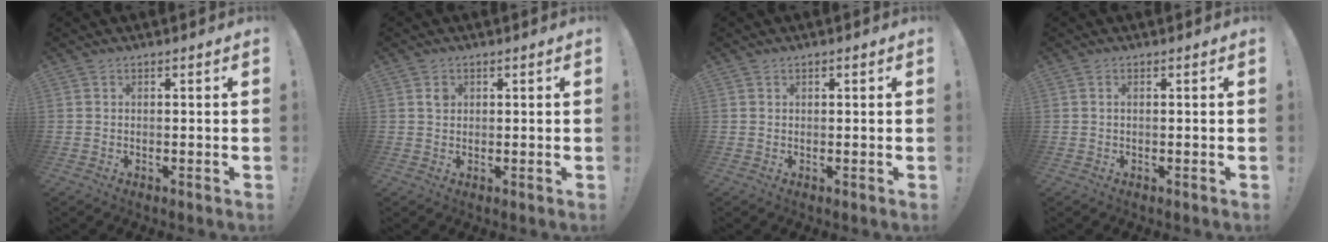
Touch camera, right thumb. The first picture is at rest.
{"total": 1.8, "force": [0.8, 1.5, 0.7], "torque": [-0.005, -0.001, 0.013]}
{"total": 0.6, "force": [0.3, 0.5, 0.0], "torque": [0.008, -0.002, 0.005]}
{"total": 0.7, "force": [0.2, 0.3, 0.6], "torque": [-0.019, 0.005, 0.005]}